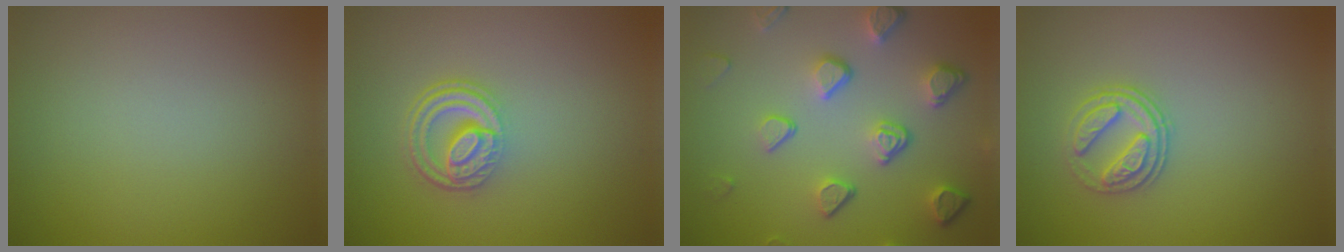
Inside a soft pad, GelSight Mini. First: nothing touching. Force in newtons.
{"total": 4.2, "press": 3.1, "slide": 2.8}
{"total": 5.1, "press": 3.8, "slide": 3.4}
{"total": 2.8, "press": 2.6, "slide": 1.2}